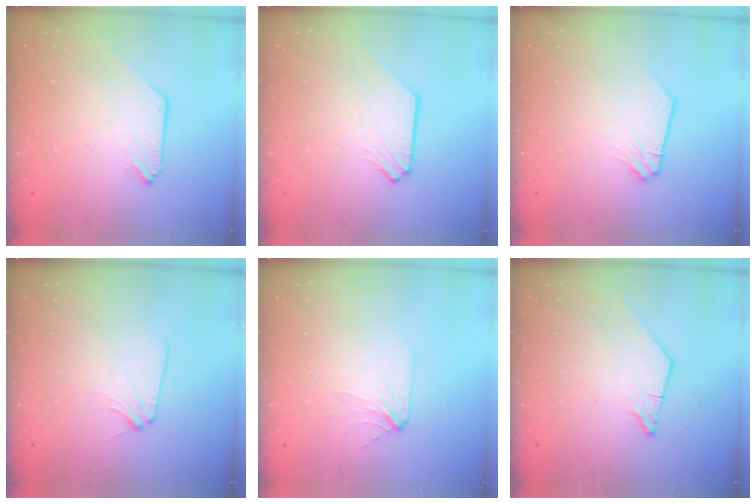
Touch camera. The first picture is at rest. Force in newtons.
{"total": 1.3, "press": 1.3, "slide": 0.2}
{"total": 0.0}
{"total": 2.8, "press": 2.8, "slide": 0.6}
{"total": 3.8, "press": 3.7, "slide": 0.5}
{"total": 0.8, "press": 0.8, "slide": 0.2}